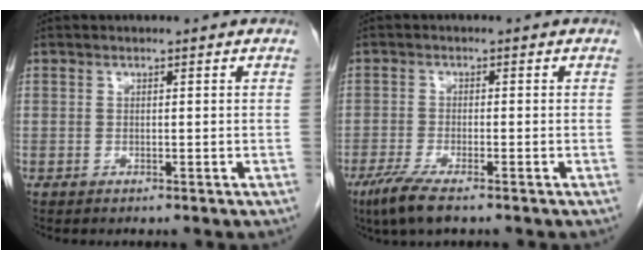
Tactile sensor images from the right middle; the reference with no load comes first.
{"total": 5.2, "force": [-3.5, 0.6, 3.8], "torque": [-0.081, -0.016, -0.063]}